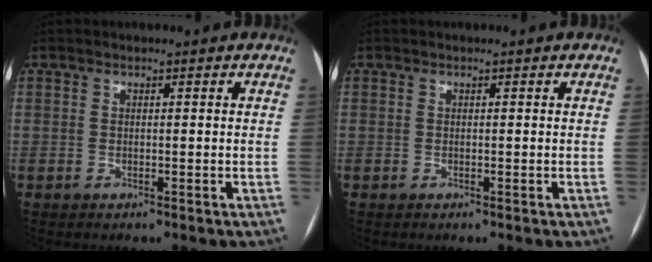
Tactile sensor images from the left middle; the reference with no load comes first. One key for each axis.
{"total": 0.0}